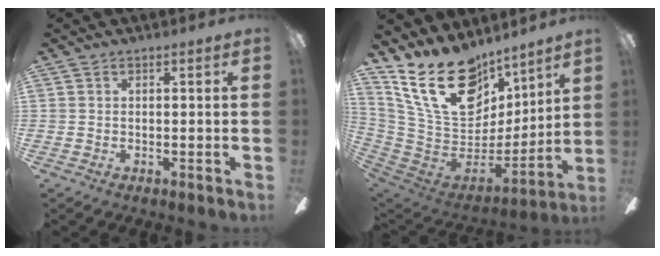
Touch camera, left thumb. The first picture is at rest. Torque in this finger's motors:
{"motor_torque": [2.48, 1.02, 1.63, -1.14, 0.47]}